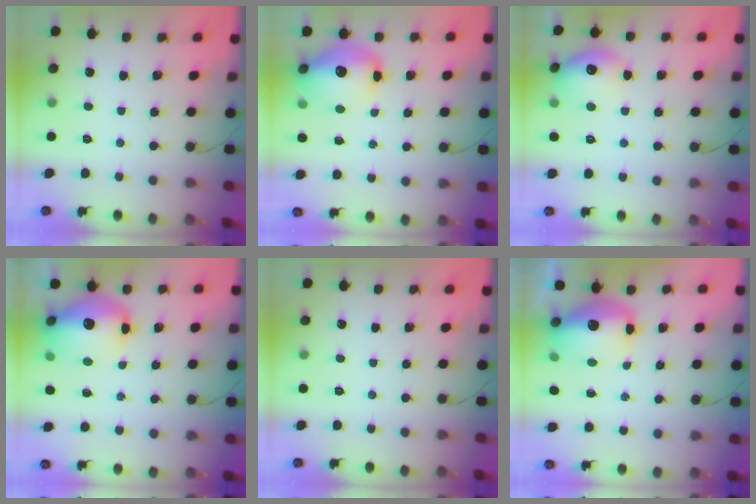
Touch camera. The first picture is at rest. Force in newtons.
{"total": 14.0, "press": 13.4, "slide": 3.9}
{"total": 13.3, "press": 13.3, "slide": 0.9}
{"total": 14.1, "press": 13.7, "slide": 3.3}
{"total": 0.0}
{"total": 12.3, "press": 12.0, "slide": 2.7}